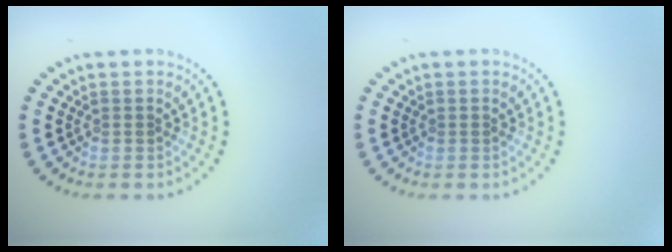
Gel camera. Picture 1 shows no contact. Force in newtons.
{"total": 0.0}